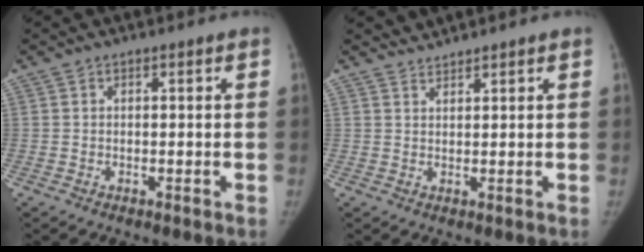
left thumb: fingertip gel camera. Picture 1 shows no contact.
{"total": 1.8, "force": [1.7, -0.2, -0.5], "torque": [0.003, -0.004, 0.039]}